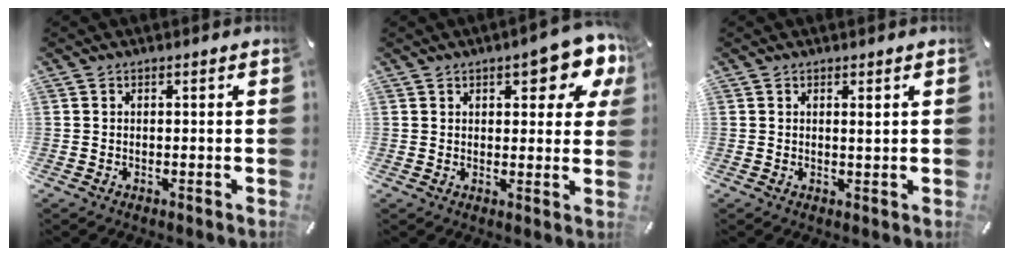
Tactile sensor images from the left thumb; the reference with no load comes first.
{"total": 9.0, "force": [5.1, 4.2, 6.2], "torque": [-0.071, -0.022, 0.083]}
{"total": 1.4, "force": [0.6, 0.2, 1.2], "torque": [-0.026, -0.001, 0.010]}